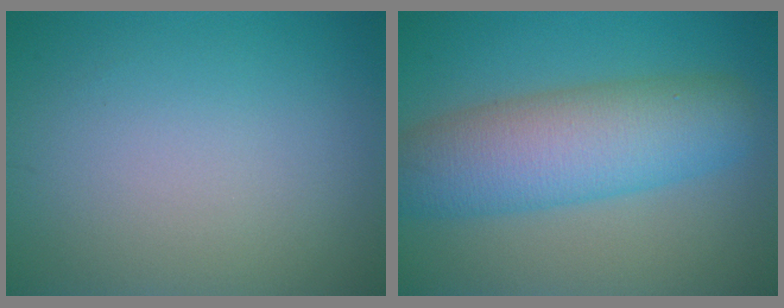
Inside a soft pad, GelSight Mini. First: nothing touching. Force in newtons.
{"total": 8.4, "press": 8.4, "slide": 0.2}